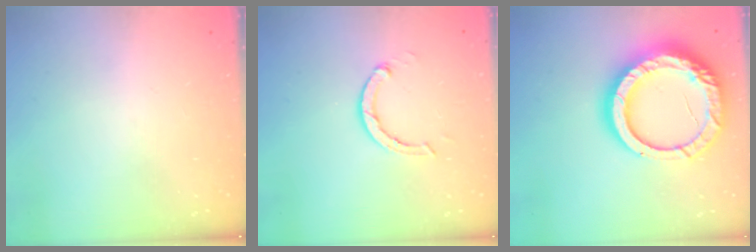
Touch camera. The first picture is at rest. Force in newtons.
{"total": 2.9, "press": 2.8, "slide": 0.5}
{"total": 20.9, "press": 20.8, "slide": 2.6}